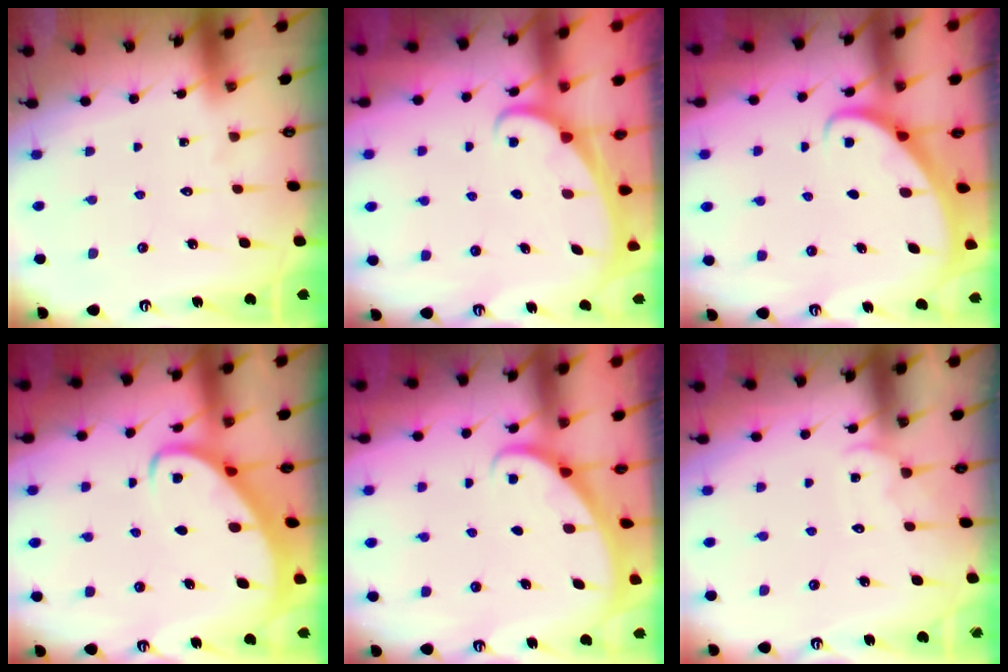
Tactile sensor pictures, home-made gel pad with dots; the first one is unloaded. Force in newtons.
{"total": 1.7, "press": 1.7, "slide": 0.1}
{"total": 2.8, "press": 2.8, "slide": 0.2}
{"total": 2.9, "press": 2.8, "slide": 0.4}
{"total": 1.9, "press": 1.9, "slide": 0.1}
{"total": 5.3, "press": 5.3, "slide": 0.5}